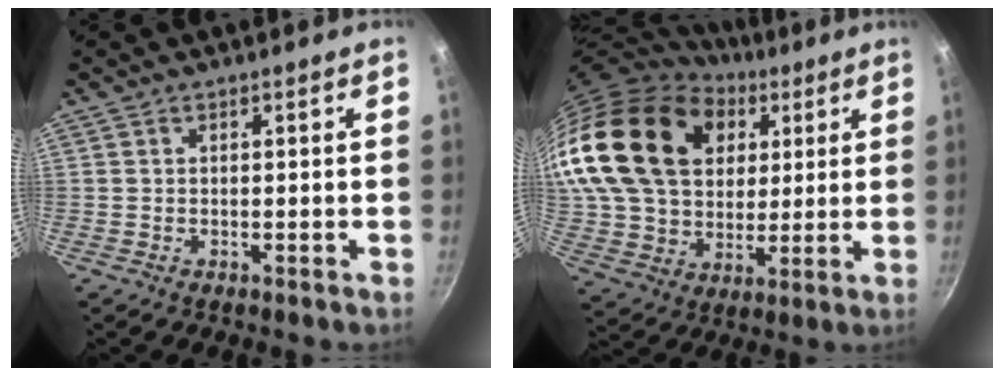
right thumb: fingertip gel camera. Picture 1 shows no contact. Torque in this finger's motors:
{"motor_torque": [-0.92, 4.10, 2.77, 0.00, 0.39]}